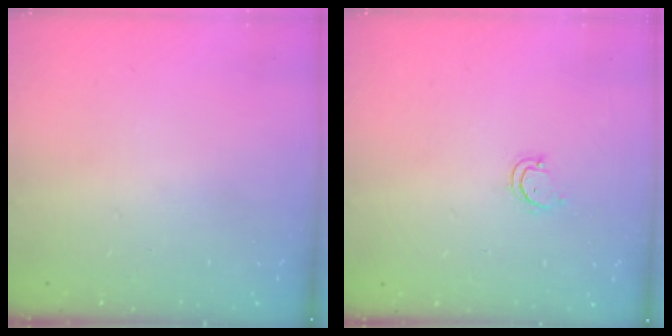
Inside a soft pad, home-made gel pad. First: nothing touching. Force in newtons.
{"total": 2.7, "press": 2.6, "slide": 0.3}